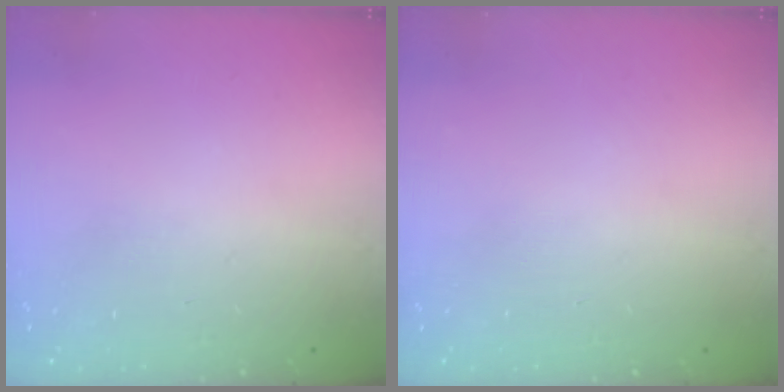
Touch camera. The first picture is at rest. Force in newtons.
{"total": 0.0}